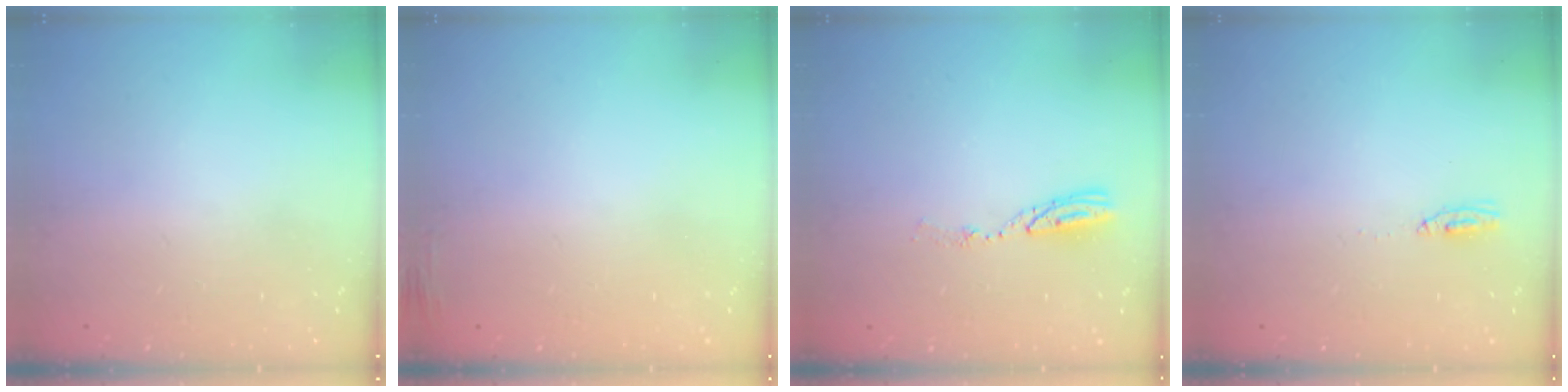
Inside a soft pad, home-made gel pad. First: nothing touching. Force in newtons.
{"total": 3.1, "press": 3.0, "slide": 0.8}
{"total": 5.2, "press": 5.2, "slide": 0.3}
{"total": 3.4, "press": 3.0, "slide": 1.7}